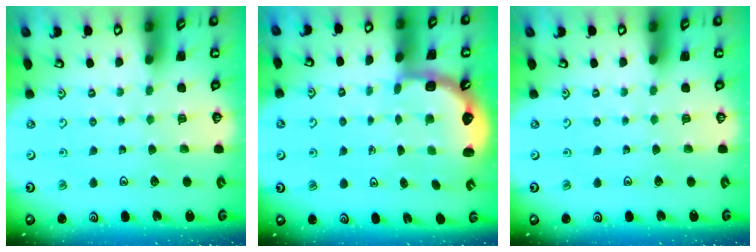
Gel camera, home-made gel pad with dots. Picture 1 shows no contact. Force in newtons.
{"total": 2.5, "press": 2.1, "slide": 1.3}
{"total": 0.0}